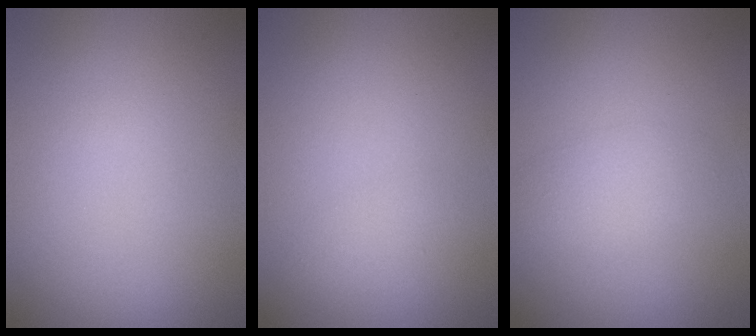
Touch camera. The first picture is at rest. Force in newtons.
{"total": 1.0, "press": 1.0, "slide": 0.1}
{"total": 1.8, "press": 1.8, "slide": 0.1}